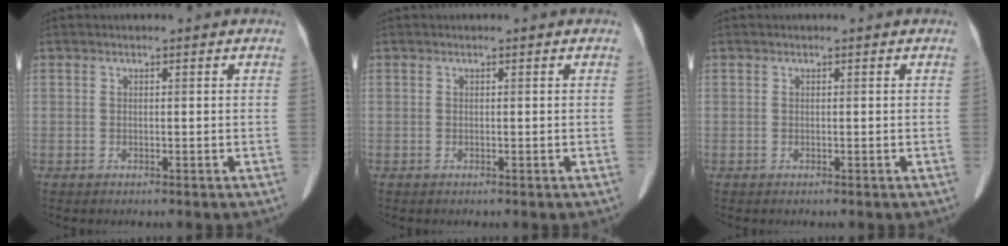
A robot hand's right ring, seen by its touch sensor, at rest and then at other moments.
{"total": 0.0}
{"total": 0.0}